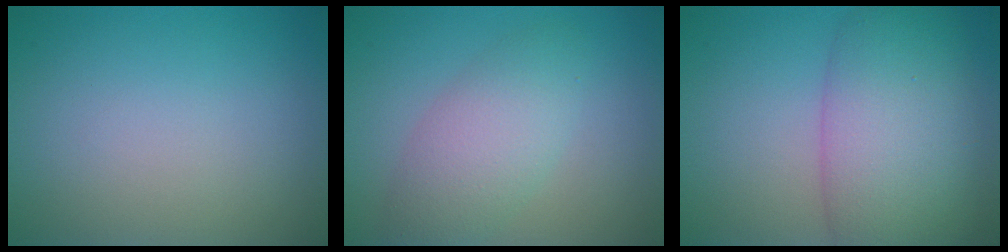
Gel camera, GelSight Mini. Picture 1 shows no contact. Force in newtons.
{"total": 4.3, "press": 4.3, "slide": 0.1}
{"total": 8.8, "press": 8.8, "slide": 0.3}